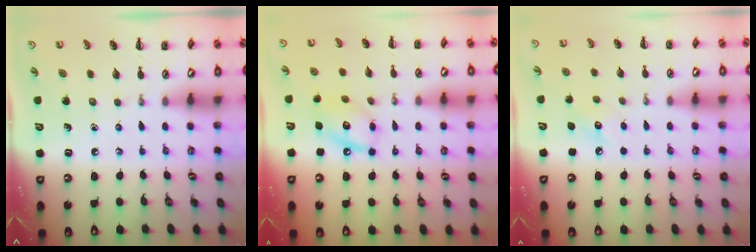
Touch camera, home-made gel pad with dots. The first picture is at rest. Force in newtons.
{"total": 11.4, "press": 11.3, "slide": 1.0}
{"total": 6.7, "press": 6.5, "slide": 1.7}